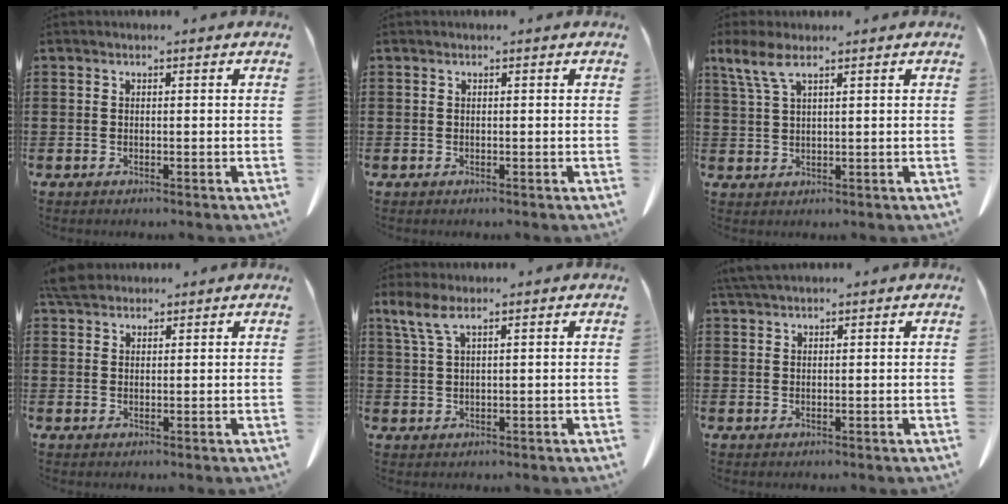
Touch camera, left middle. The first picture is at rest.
{"total": 0.0}
{"total": 4.4, "force": [2.6, 1.0, 3.4], "torque": [-0.082, -0.001, 0.046]}
{"total": 3.8, "force": [3.4, 1.3, 1.3], "torque": [-0.035, 0.002, 0.066]}
{"total": 3.9, "force": [2.3, 0.9, 3.1], "torque": [-0.074, -0.001, 0.040]}
{"total": 2.3, "force": [2.0, 0.4, 1.1], "torque": [-0.026, 0.003, 0.039]}